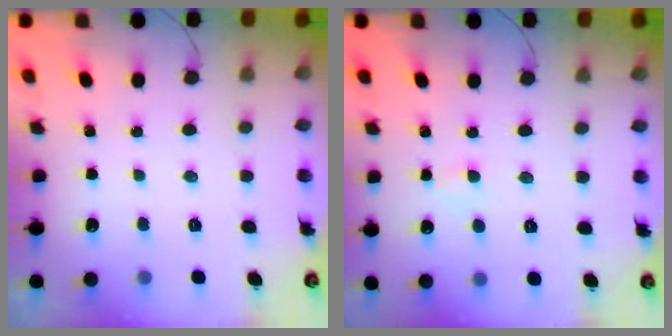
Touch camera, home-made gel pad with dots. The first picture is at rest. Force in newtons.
{"total": 1.5, "press": 1.4, "slide": 0.7}